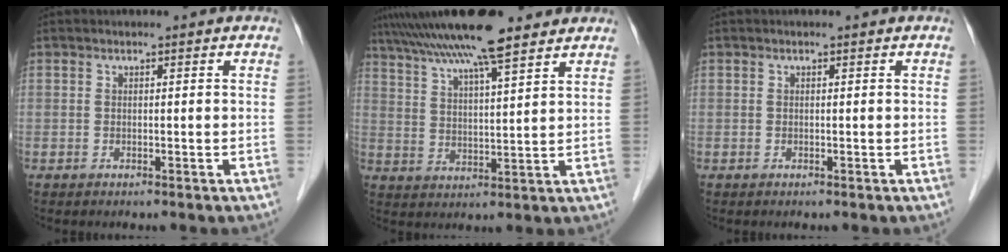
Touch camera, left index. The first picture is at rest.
{"total": 13.9, "force": [11.3, 1.0, 8.1], "torque": [-0.139, 0.032, 0.183]}
{"total": 0.0}